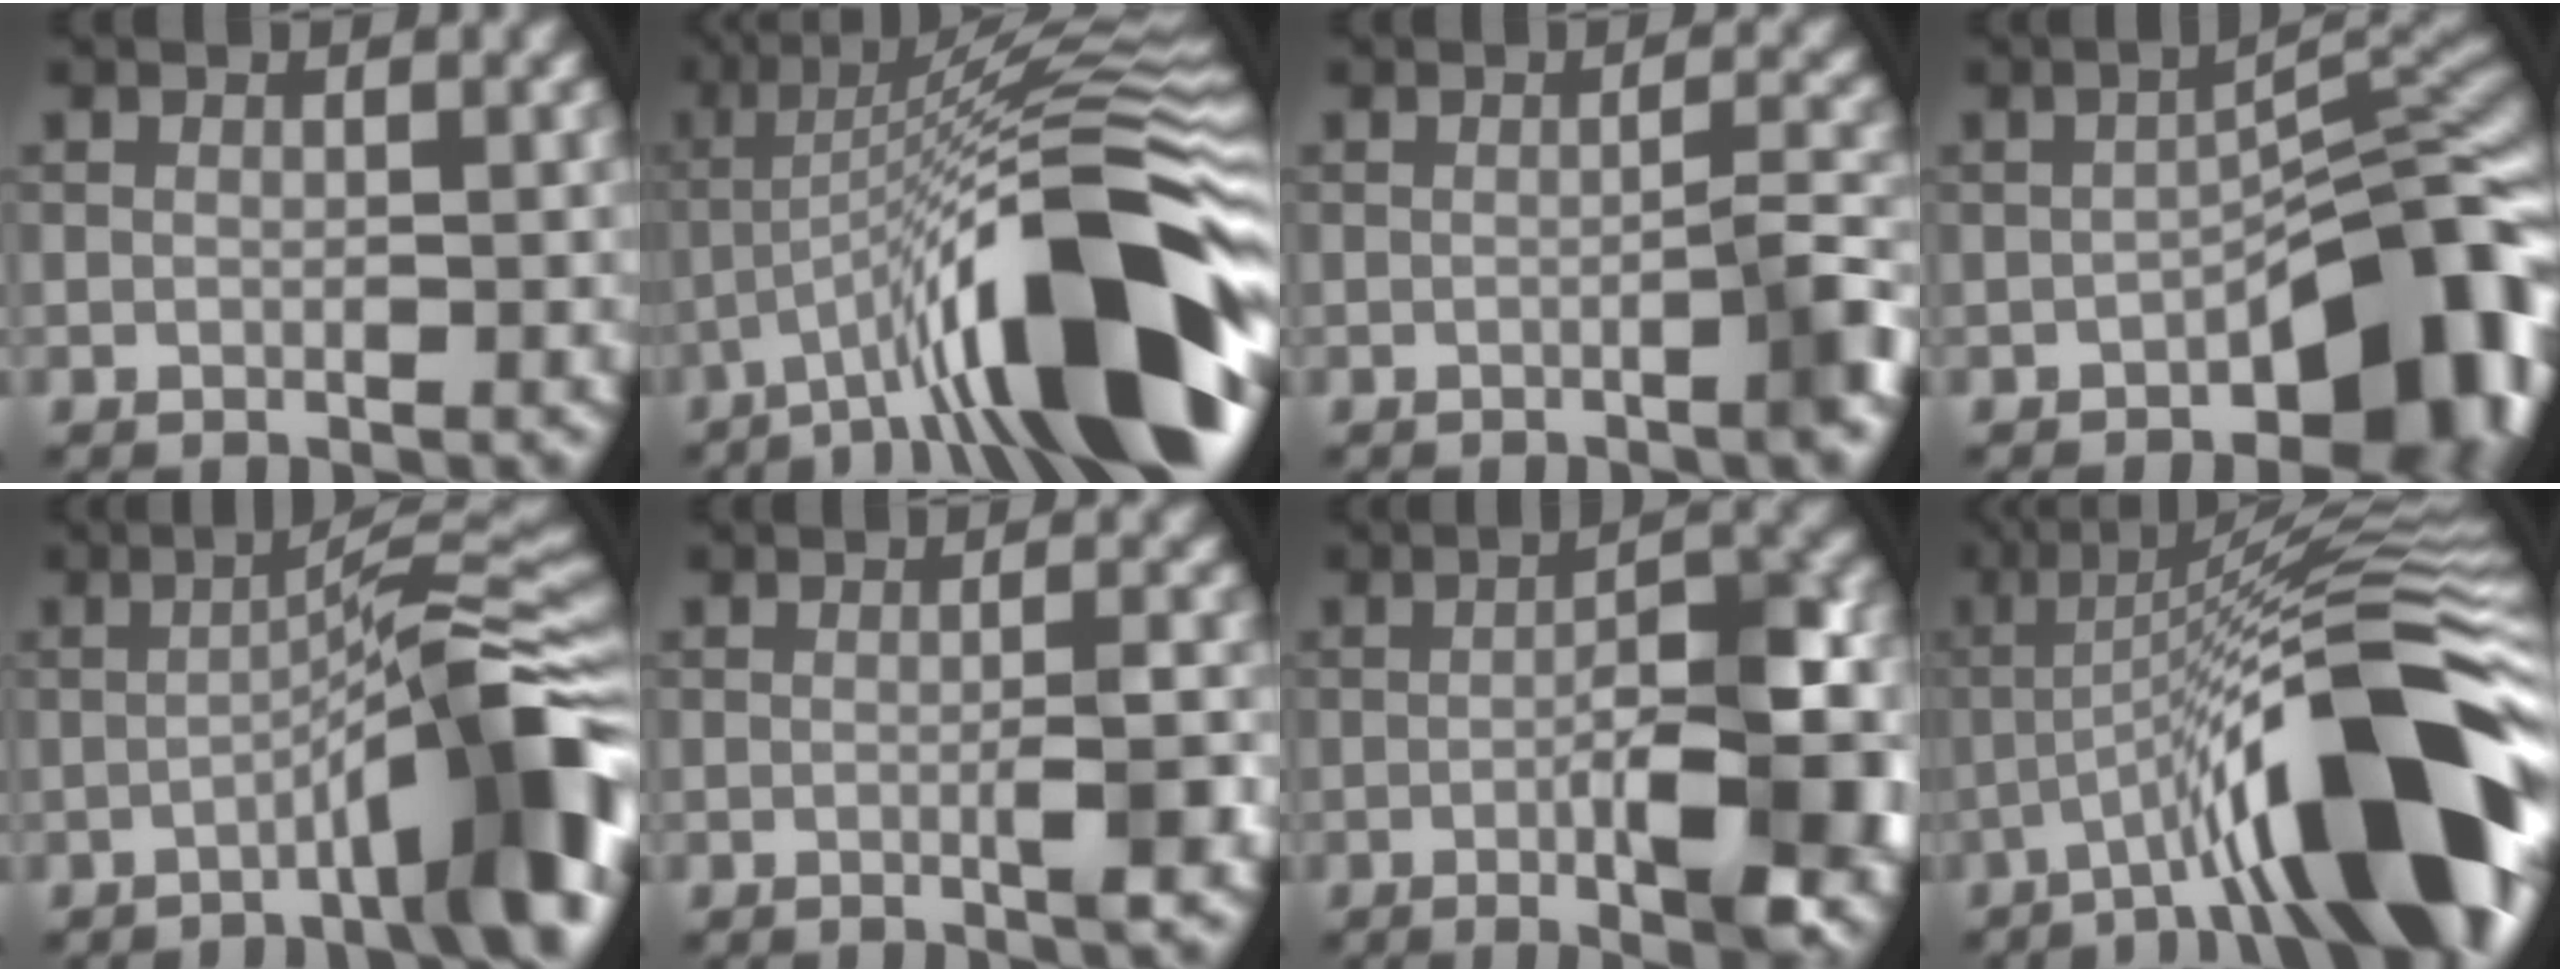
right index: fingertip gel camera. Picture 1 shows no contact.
{"total": 16.7, "force": [-6.5, 3.9, 14.9], "torque": [-0.224, 0.026, -0.108]}
{"total": 2.9, "force": [-1.2, 0.4, 2.6], "torque": [-0.033, 0.012, -0.025]}
{"total": 11.6, "force": [-4.9, 5.2, 9.1], "torque": [-0.092, 0.010, -0.080]}
{"total": 10.7, "force": [-4.5, 1.5, 9.6], "torque": [-0.117, 0.029, -0.076]}
{"total": 2.7, "force": [-0.6, 0.3, 2.6], "torque": [-0.038, 0.002, -0.011]}
{"total": 9.9, "force": [-2.4, 2.8, 9.2], "torque": [-0.125, 0.002, -0.035]}
{"total": 16.4, "force": [-6.2, 3.7, 14.7], "torque": [-0.206, 0.025, -0.101]}